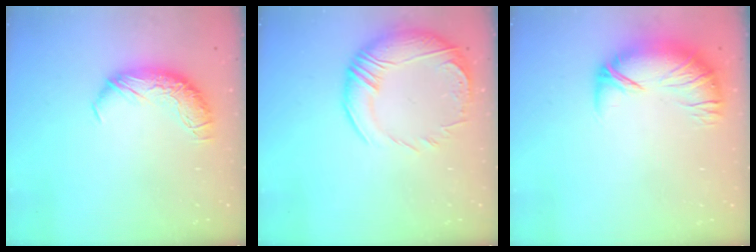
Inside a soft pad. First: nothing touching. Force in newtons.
{"total": 6.3, "press": 4.2, "slide": 4.7}
{"total": 2.6, "press": 1.0, "slide": 2.4}